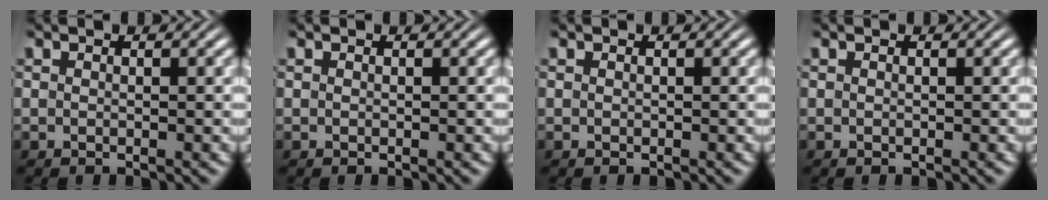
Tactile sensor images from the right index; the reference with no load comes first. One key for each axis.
{"total": 0.0}
{"total": 0.0}
{"total": 0.0}